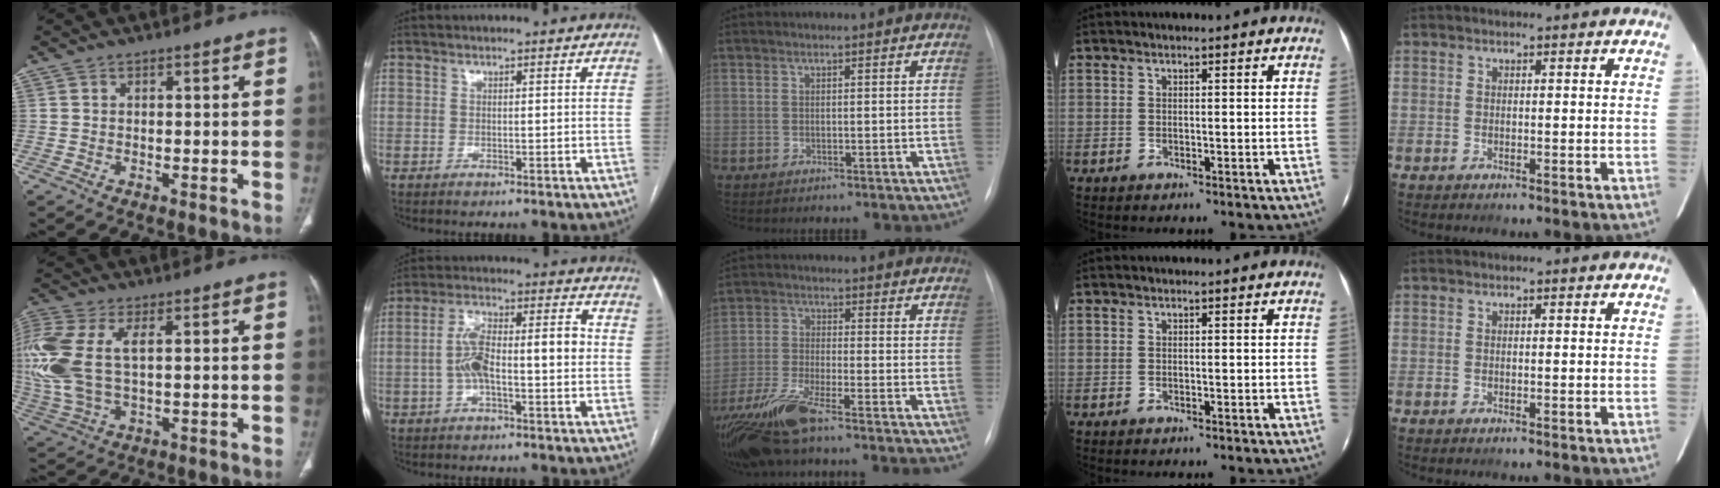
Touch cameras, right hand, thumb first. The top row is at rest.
{"thumb": {"total": 17.1, "force": [2.5, 9.0, 14.3], "torque": [-0.370, 0.002, 0.055]}, "index": {"total": 10.5, "force": [-0.6, 2.9, 10.1], "torque": [-0.184, 0.039, -0.008]}, "middle": {"total": 14.3, "force": [-11.4, 0.2, 8.6], "torque": [-0.181, -0.037, -0.204]}}